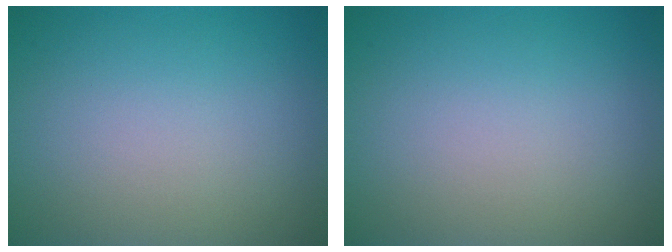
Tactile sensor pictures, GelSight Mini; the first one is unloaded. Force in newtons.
{"total": 0.0}